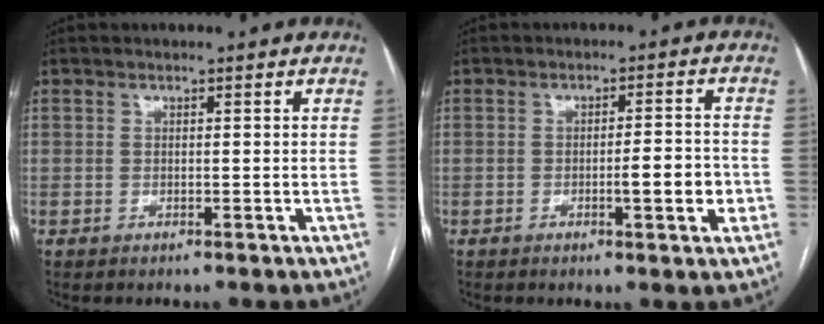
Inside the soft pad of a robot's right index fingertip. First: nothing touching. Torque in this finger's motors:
{"motor_torque": [0.87, -0.24, 0.37, 0.07]}